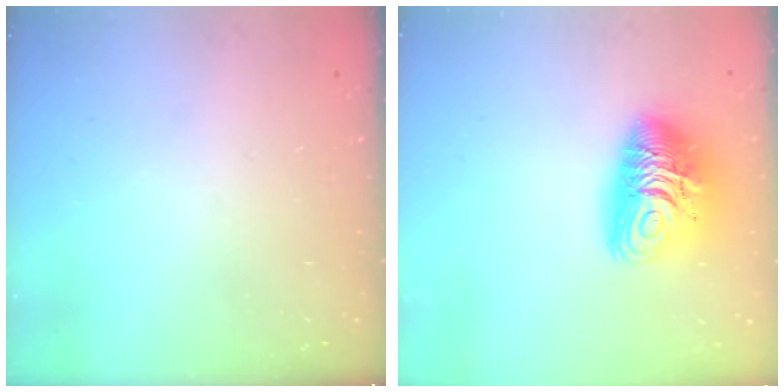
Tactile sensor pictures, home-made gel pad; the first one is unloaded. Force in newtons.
{"total": 12.9, "press": 12.8, "slide": 1.3}